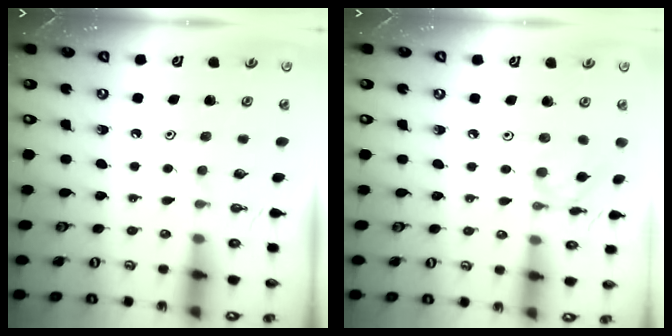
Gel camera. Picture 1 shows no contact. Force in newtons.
{"total": 3.4, "press": 3.4, "slide": 0.2}